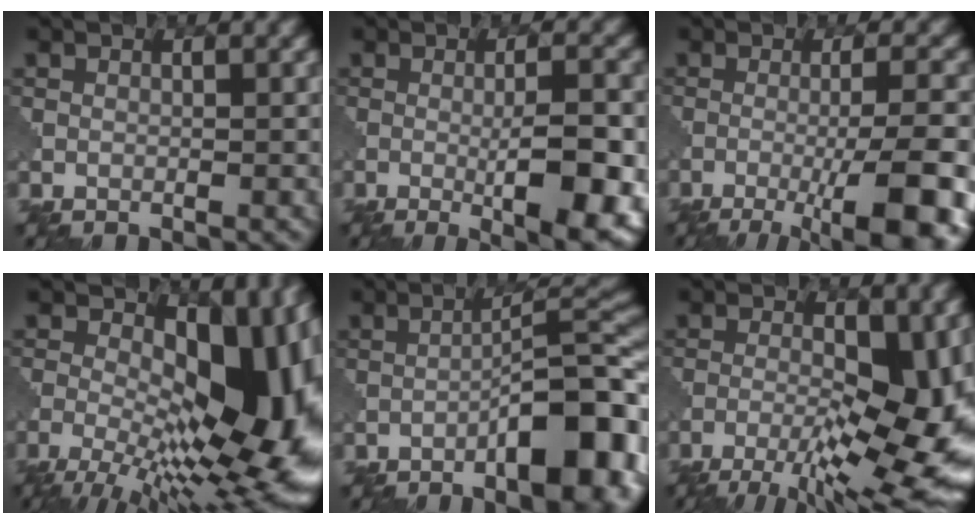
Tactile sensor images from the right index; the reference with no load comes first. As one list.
[{"total": 8.4, "force": [-1.9, 2.0, 7.9], "torque": [-0.110, -0.009, -0.020]}, {"total": 10.1, "force": [-4.5, 2.4, 8.7], "torque": [-0.113, 0.000, -0.063]}, {"total": 16.6, "force": [-1.3, 8.4, 14.3], "torque": [-0.197, 0.003, -0.020]}, {"total": 10.8, "force": [-4.6, 3.3, 9.2], "torque": [-0.120, 0.009, -0.065]}, {"total": 12.8, "force": [-4.4, 4.2, 11.3], "torque": [-0.176, -0.006, -0.067]}]